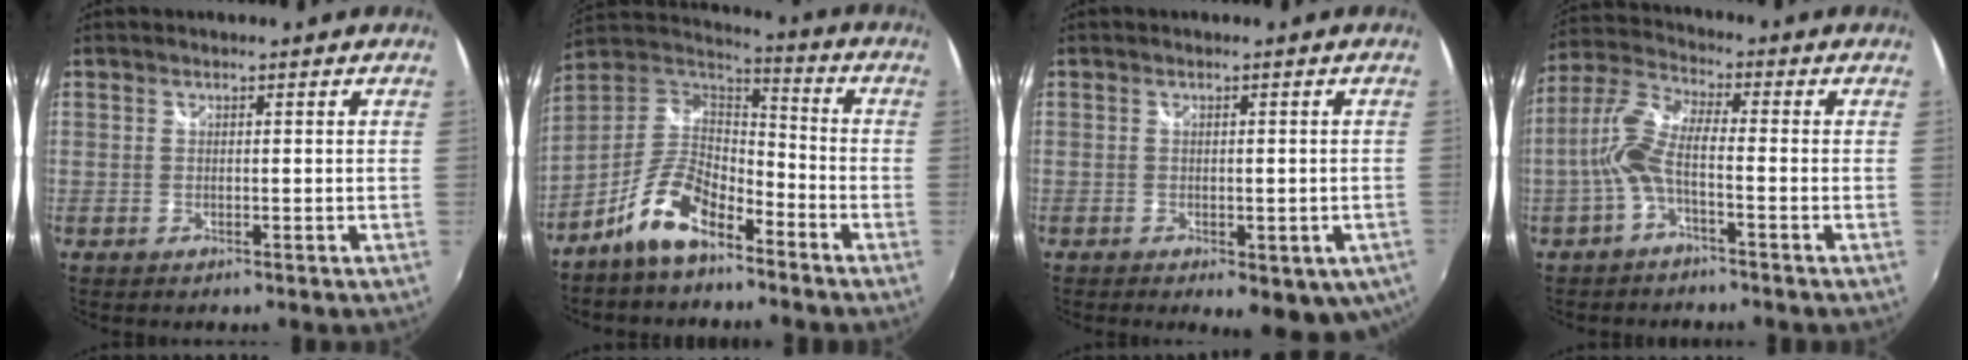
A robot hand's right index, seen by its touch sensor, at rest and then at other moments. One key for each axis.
{"total": 12.4, "fx": -7.7, "fy": 5.3, "fz": 8.1, "tx": -0.178, "ty": 0.011, "tz": -0.146}
{"total": 10.1, "fx": -5.5, "fy": 4.1, "fz": 7.4, "tx": -0.106, "ty": -0.036, "tz": -0.066}
{"total": 7.4, "fx": -2.3, "fy": 1.8, "fz": 6.9, "tx": -0.162, "ty": 0.013, "tz": -0.046}